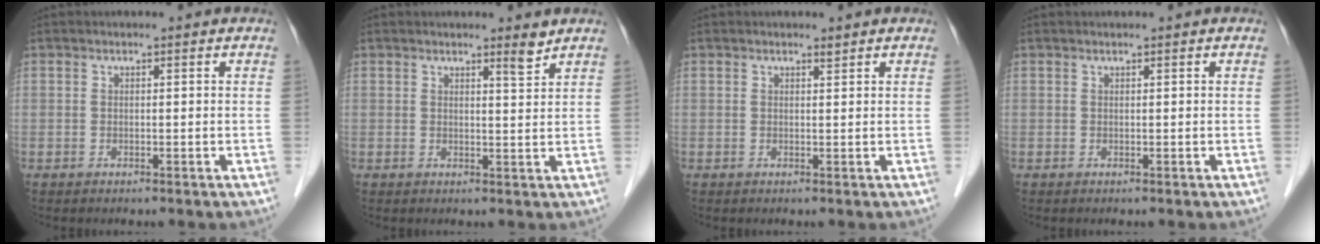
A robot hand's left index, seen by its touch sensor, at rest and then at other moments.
{"total": 1.8, "force": [1.6, -0.3, 0.8], "torque": [-0.014, -0.011, 0.025]}
{"total": 0.5, "force": [0.5, 0.1, 0.2], "torque": [-0.012, -0.005, 0.009]}
{"total": 0.0}